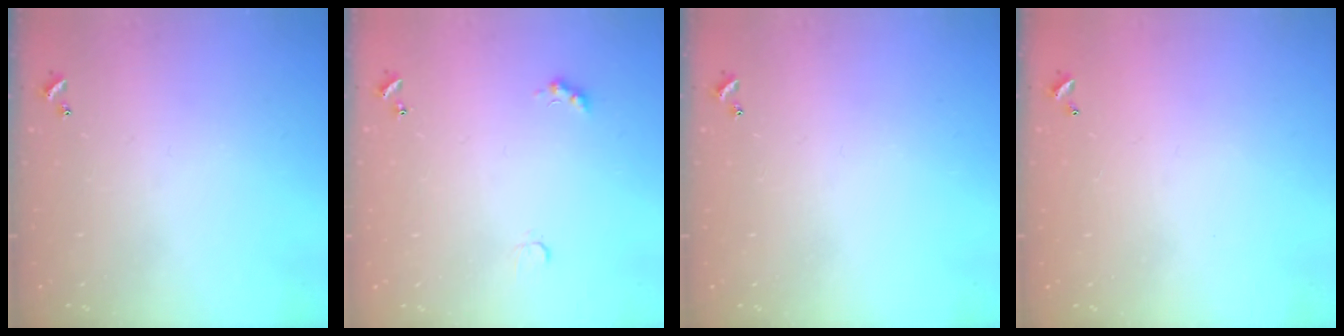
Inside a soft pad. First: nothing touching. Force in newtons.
{"total": 2.4, "press": 2.3, "slide": 0.5}
{"total": 0.0}
{"total": 2.8, "press": 2.8, "slide": 0.1}